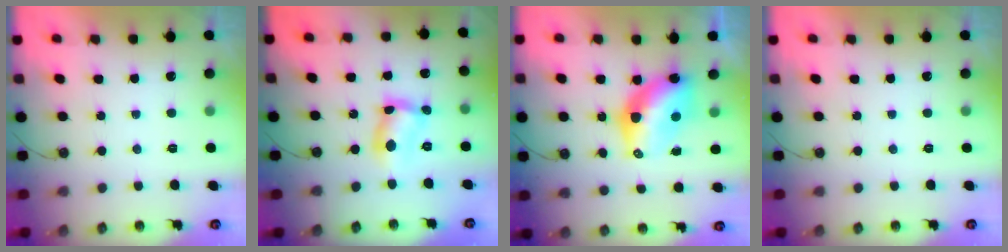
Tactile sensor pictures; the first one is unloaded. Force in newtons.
{"total": 8.9, "press": 8.9, "slide": 0.4}
{"total": 10.5, "press": 10.4, "slide": 0.5}
{"total": 0.0}